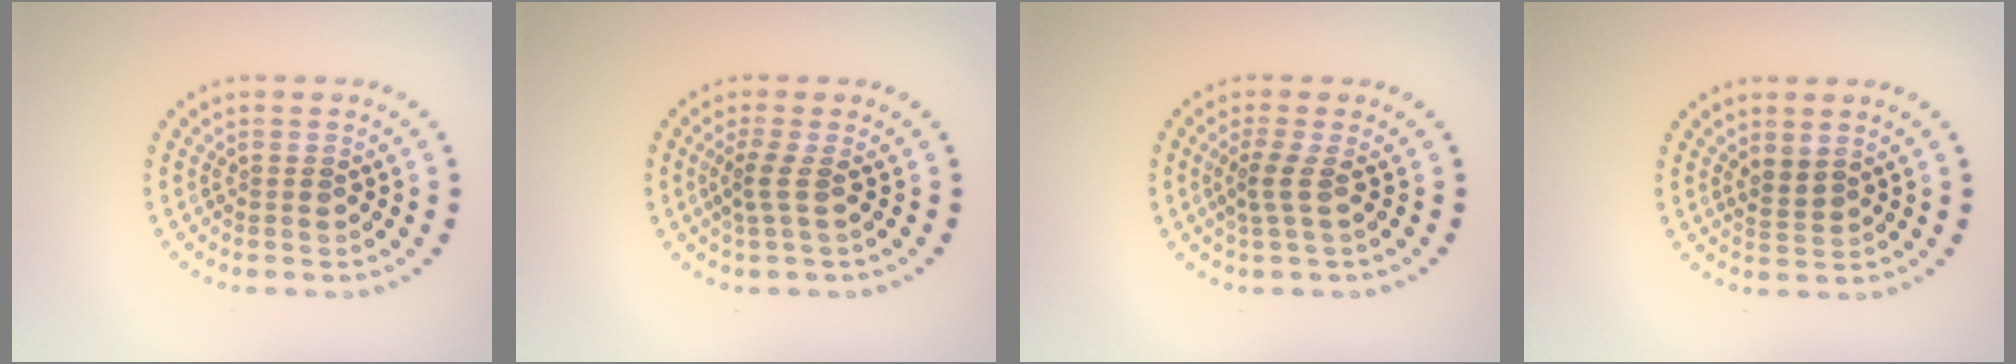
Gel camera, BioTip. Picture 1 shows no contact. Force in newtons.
{"total": 1.8, "press": 1.1, "slide": 1.4}
{"total": 1.9, "press": 1.3, "slide": 1.5}
{"total": 1.5, "press": 1.2, "slide": 0.9}